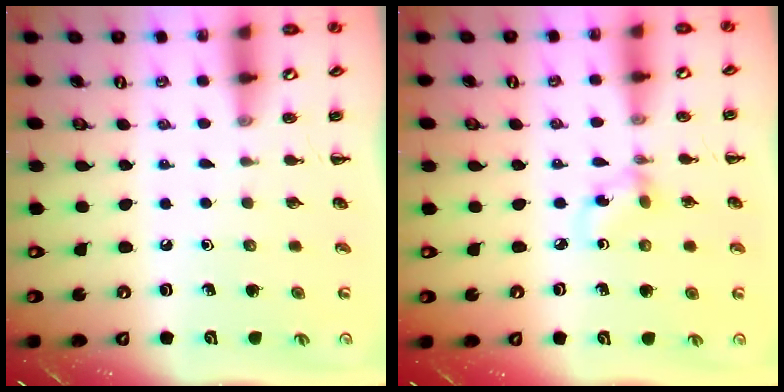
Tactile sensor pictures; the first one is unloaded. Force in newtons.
{"total": 2.9, "press": 2.8, "slide": 0.9}